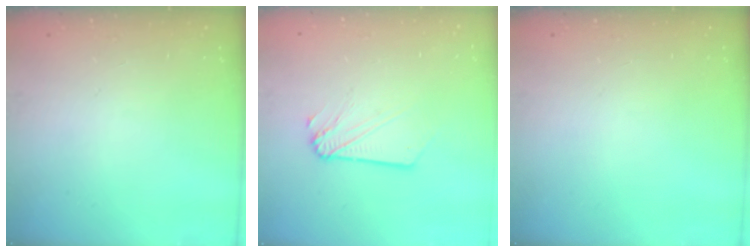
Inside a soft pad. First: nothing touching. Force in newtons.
{"total": 3.7, "press": 3.6, "slide": 0.6}
{"total": 0.0}